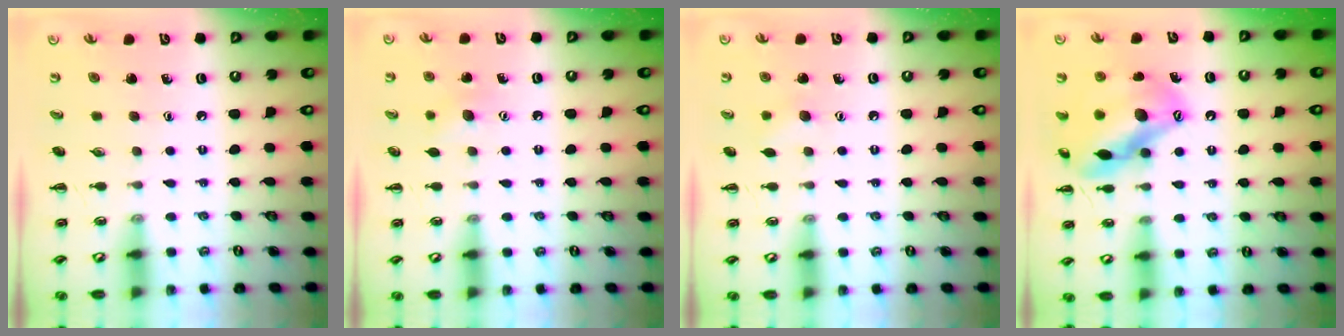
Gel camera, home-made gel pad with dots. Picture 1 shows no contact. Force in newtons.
{"total": 5.4, "press": 5.2, "slide": 1.2}
{"total": 6.5, "press": 6.3, "slide": 1.7}
{"total": 16.1, "press": 15.5, "slide": 4.3}